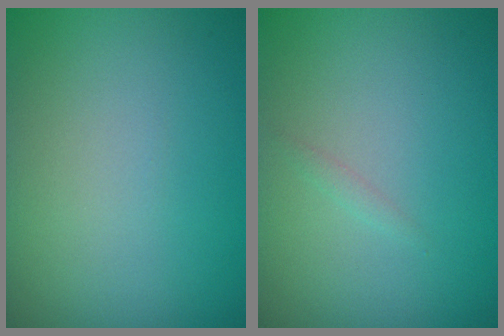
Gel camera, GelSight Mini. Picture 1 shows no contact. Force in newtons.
{"total": 0.5, "press": 0.5, "slide": 0.0}